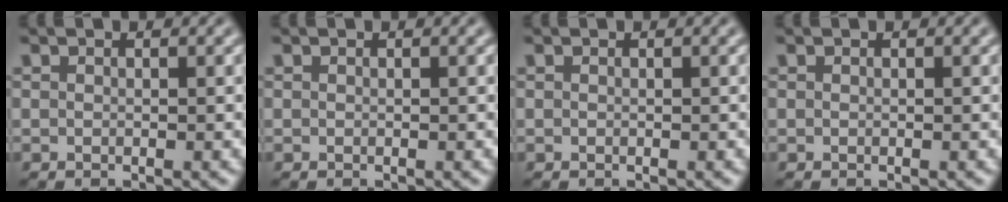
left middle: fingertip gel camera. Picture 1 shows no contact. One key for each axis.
{"total": 0.0}
{"total": 0.0}
{"total": 0.0}